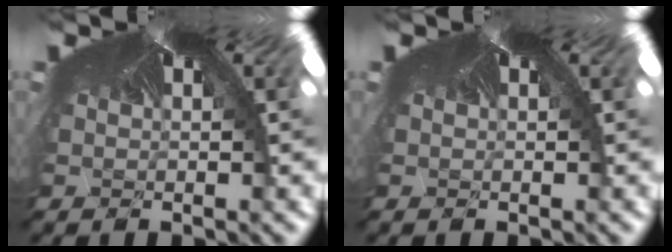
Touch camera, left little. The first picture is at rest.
{"total": 0.0}